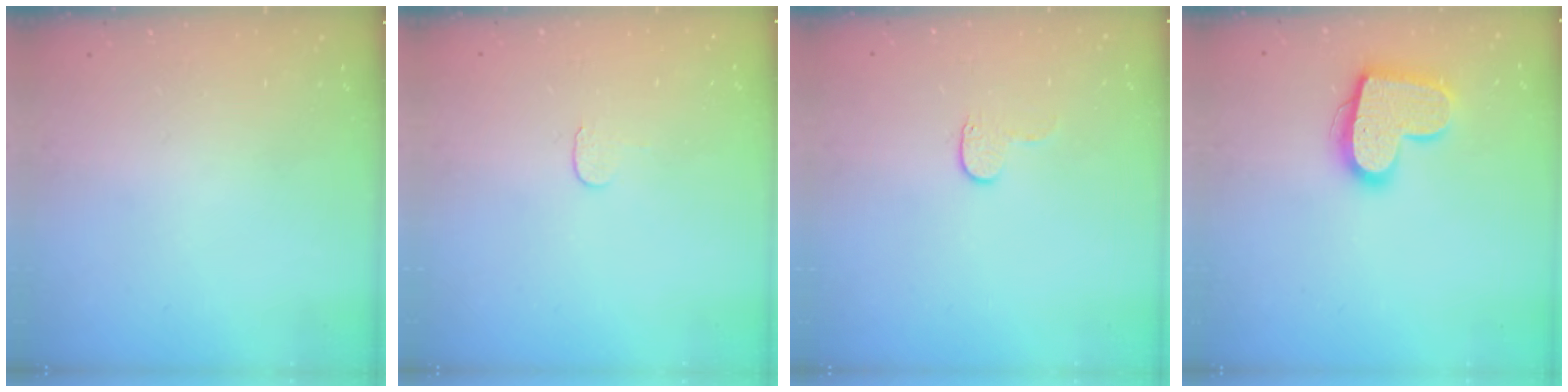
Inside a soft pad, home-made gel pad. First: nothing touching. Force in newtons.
{"total": 3.8, "press": 3.8, "slide": 0.4}
{"total": 4.7, "press": 4.7, "slide": 0.5}
{"total": 15.8, "press": 15.8, "slide": 1.0}